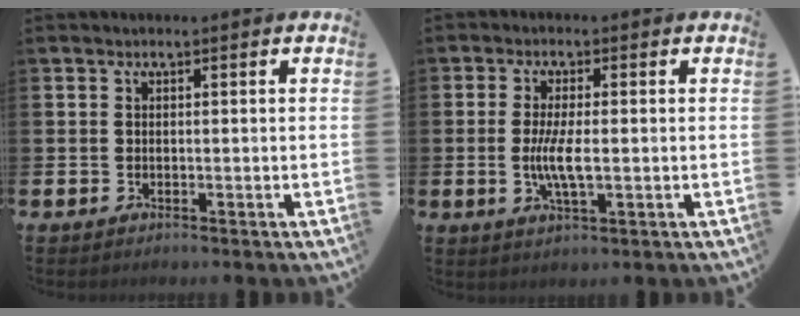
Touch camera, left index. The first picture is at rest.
{"total": 4.5, "force": [-0.3, 1.3, 4.3], "torque": [-0.074, 0.002, -0.006]}